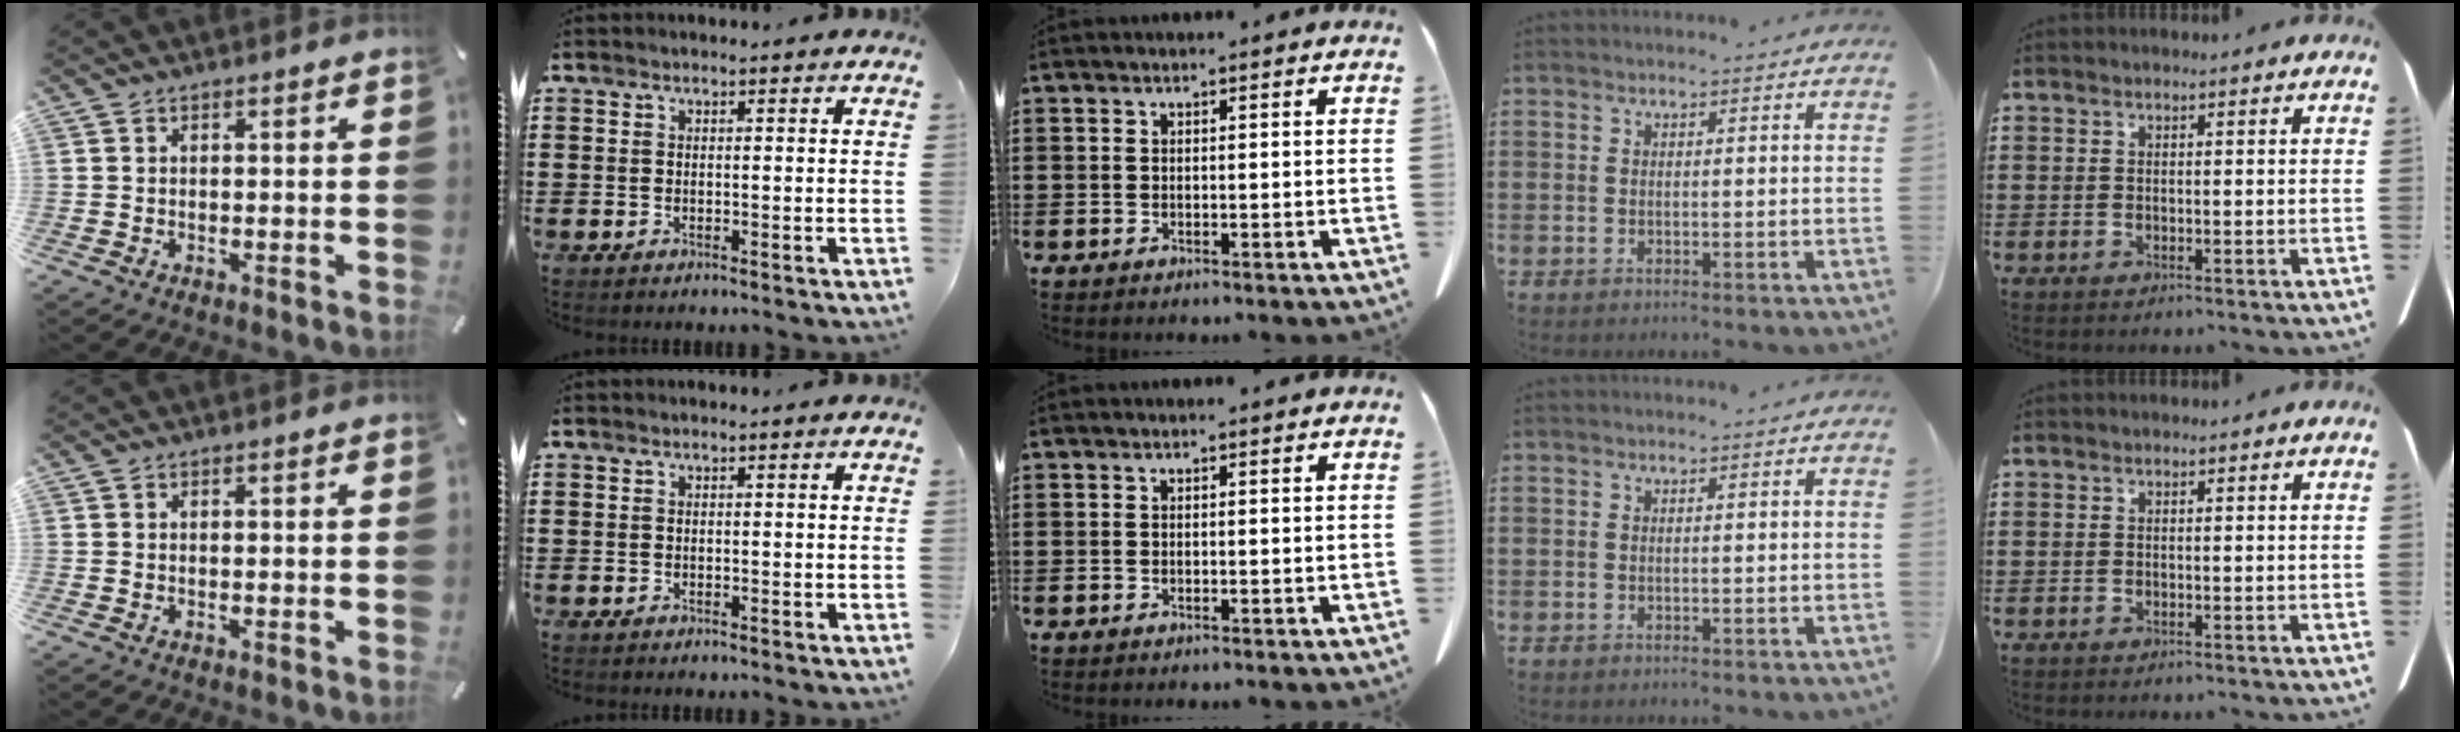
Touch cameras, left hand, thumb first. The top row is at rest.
{}